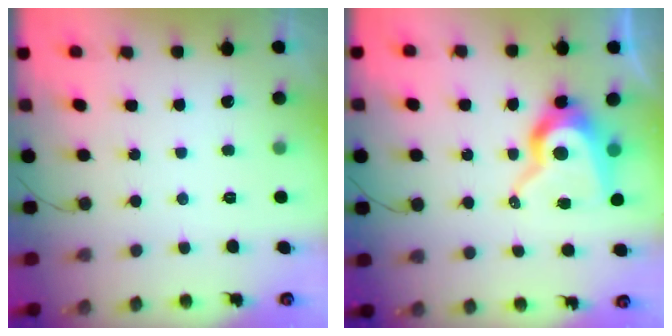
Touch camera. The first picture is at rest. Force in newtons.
{"total": 13.8, "press": 13.7, "slide": 1.1}